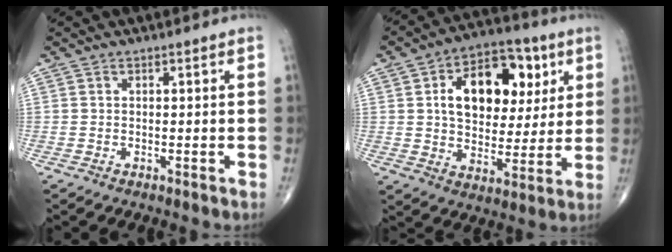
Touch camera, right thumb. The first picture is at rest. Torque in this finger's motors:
{"motor_torque": [0.83, 3.49, 0.21, 0.08, 0.07]}